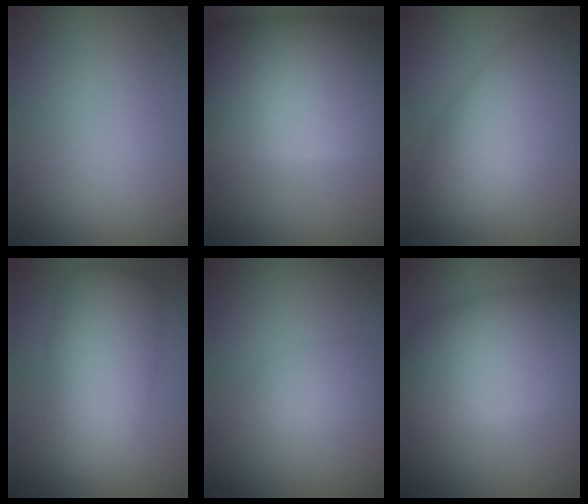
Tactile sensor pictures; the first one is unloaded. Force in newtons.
{"total": 15.4, "press": 15.4, "slide": 0.4}
{"total": 8.1, "press": 8.1, "slide": 0.3}
{"total": 6.7, "press": 6.7, "slide": 0.0}
{"total": 1.8, "press": 1.8, "slide": 0.1}
{"total": 9.0, "press": 9.0, "slide": 0.3}